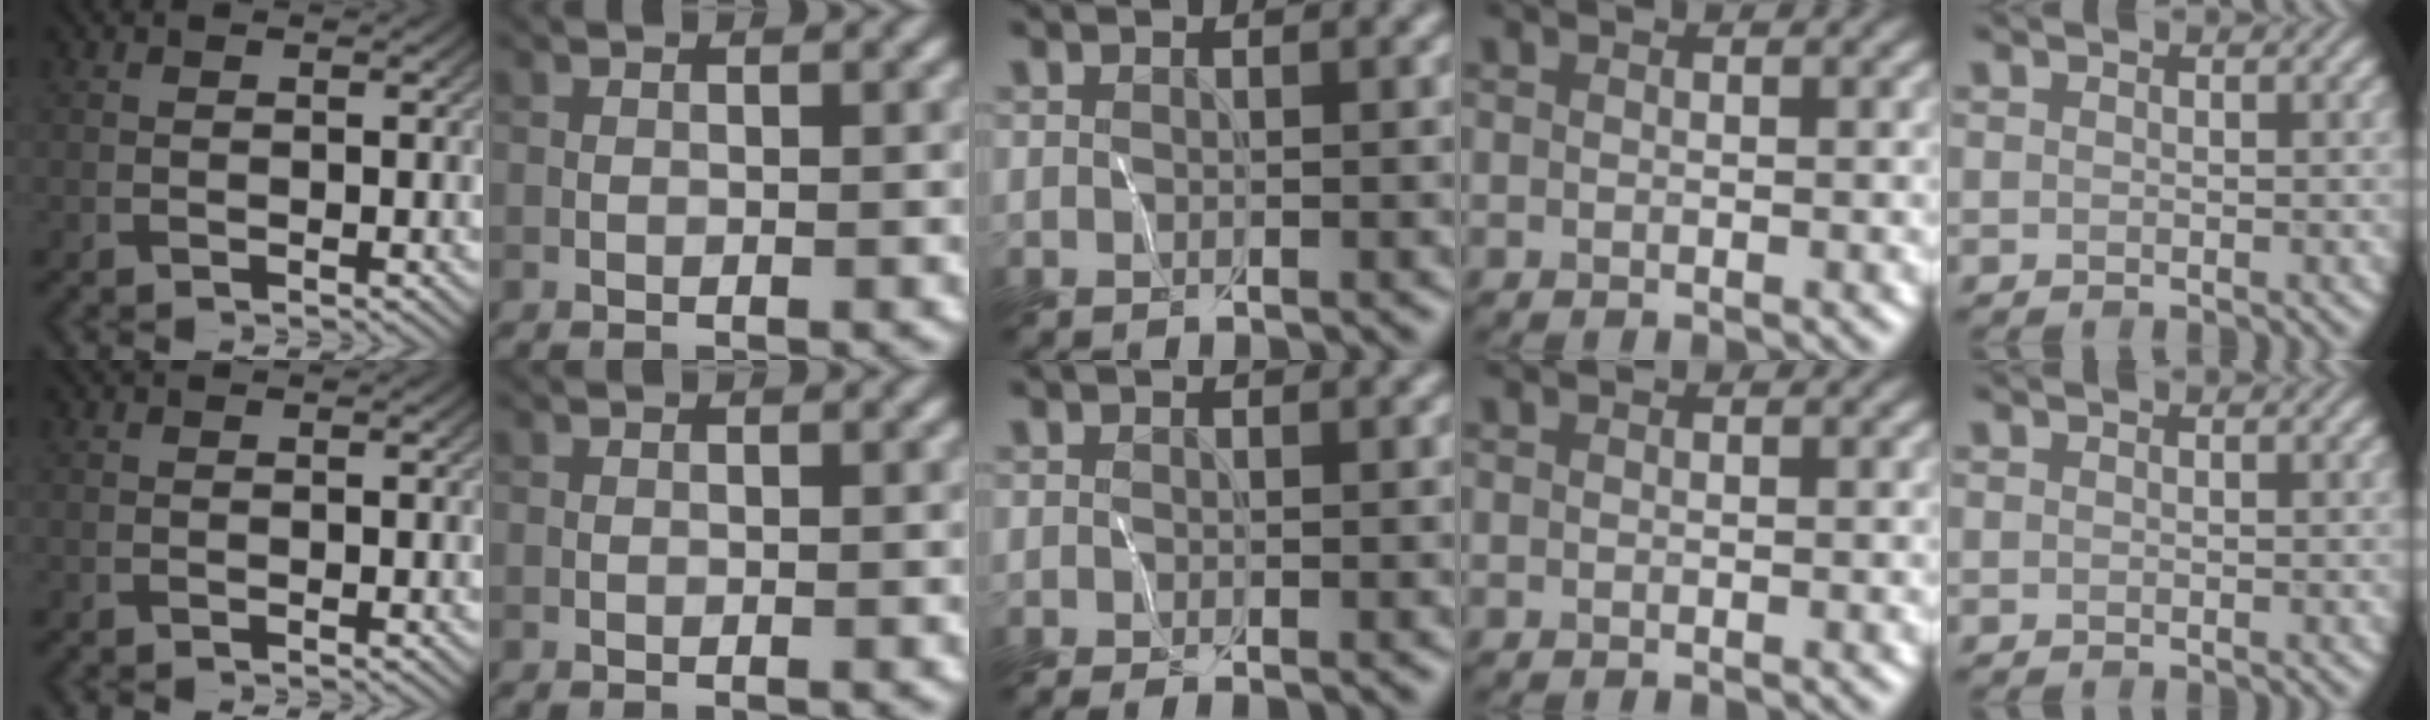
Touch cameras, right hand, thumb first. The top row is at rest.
{"middle": {"total": 0.7, "force": [-0.3, 0.2, 0.7], "torque": [-0.014, -0.003, -0.008]}}